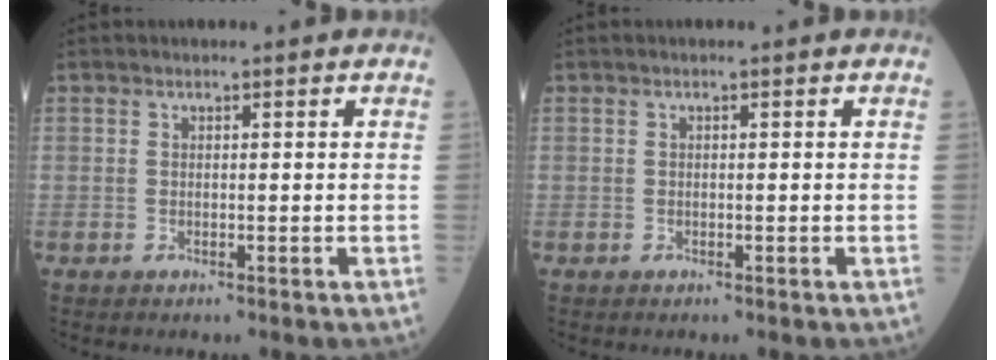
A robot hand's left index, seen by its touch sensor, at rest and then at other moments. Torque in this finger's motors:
{"motor_torque": [0.09, 0.08, 0.01, 0.00]}